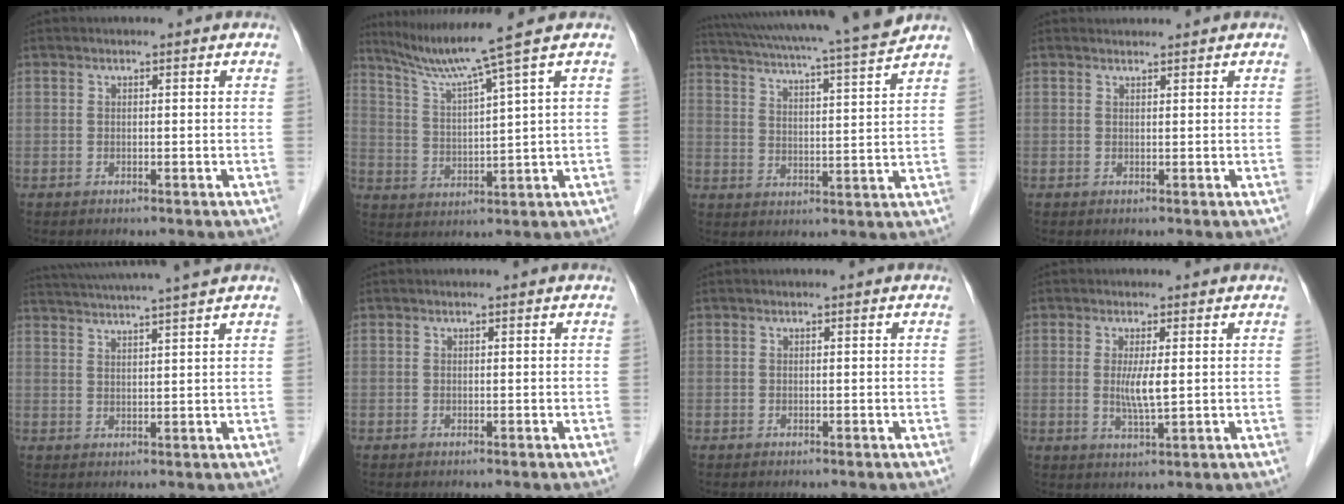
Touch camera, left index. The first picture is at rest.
{"total": 8.7, "force": [6.7, -3.0, 4.7], "torque": [-0.087, -0.009, 0.126]}
{"total": 16.4, "force": [14.5, -1.5, 7.6], "torque": [-0.141, -0.021, 0.209]}
{"total": 1.3, "force": [1.3, -0.1, -0.1], "torque": [-0.007, 0.011, 0.025]}
{"total": 12.6, "force": [11.2, -1.7, 5.4], "torque": [-0.099, 0.001, 0.159]}
{"total": 0.0}
{"total": 0.0}
{"total": 3.7, "force": [0.4, 0.2, 3.7], "torque": [-0.077, -0.009, 0.012]}